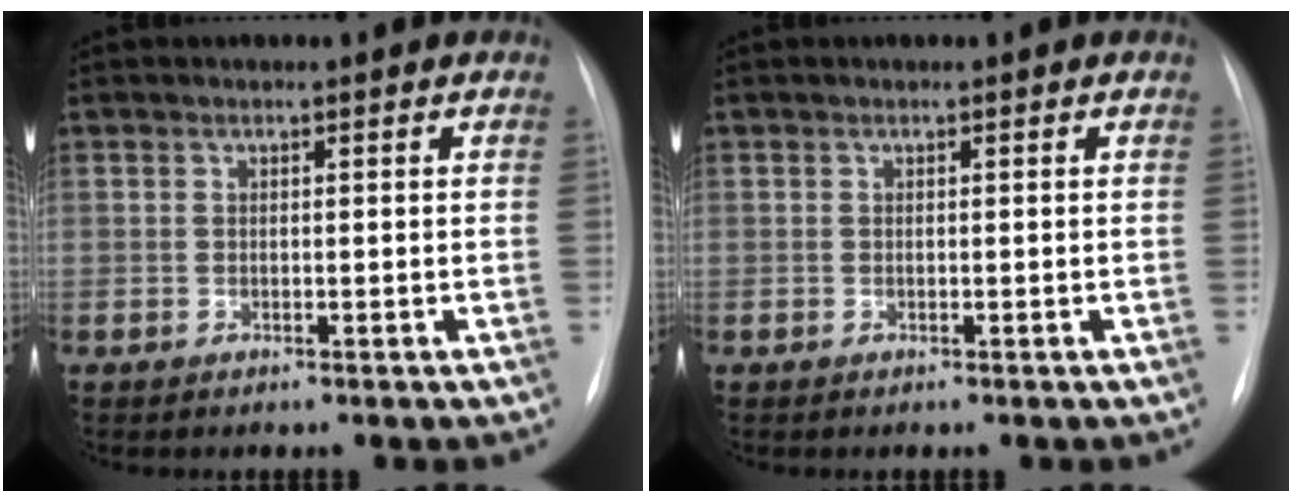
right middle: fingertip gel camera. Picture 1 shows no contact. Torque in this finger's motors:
{"motor_torque": [0.00, 0.00, 0.00, 0.00]}